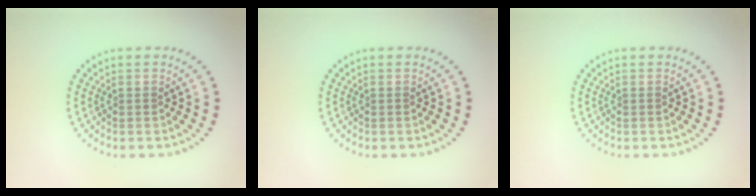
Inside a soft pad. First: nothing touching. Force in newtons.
{"total": 0.0}
{"total": 0.0}